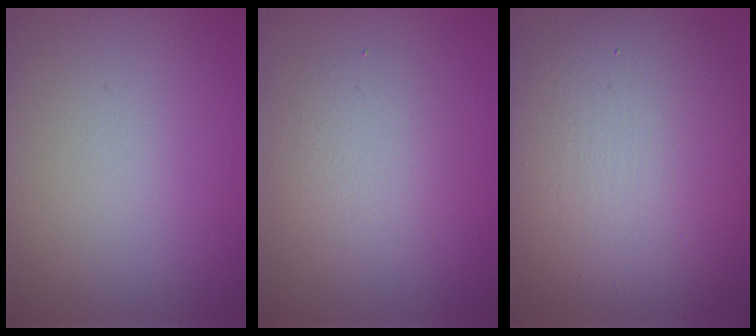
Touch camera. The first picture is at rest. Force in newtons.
{"total": 2.9, "press": 2.9, "slide": 0.2}
{"total": 13.1, "press": 13.1, "slide": 0.6}